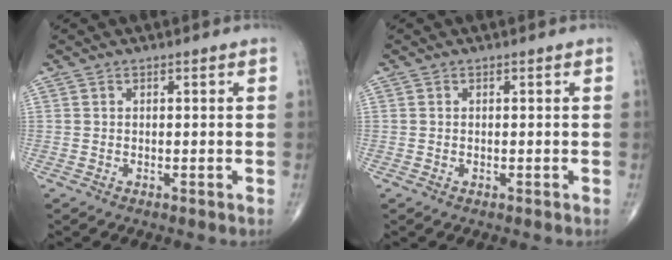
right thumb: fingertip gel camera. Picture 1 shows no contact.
{"total": 0.0}